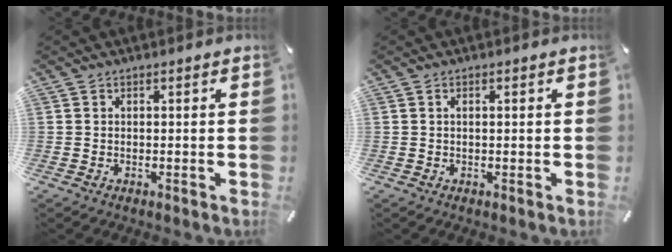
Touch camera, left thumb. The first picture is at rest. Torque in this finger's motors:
{"motor_torque": [-0.19, -0.39, -0.02, 0.06, -0.01]}